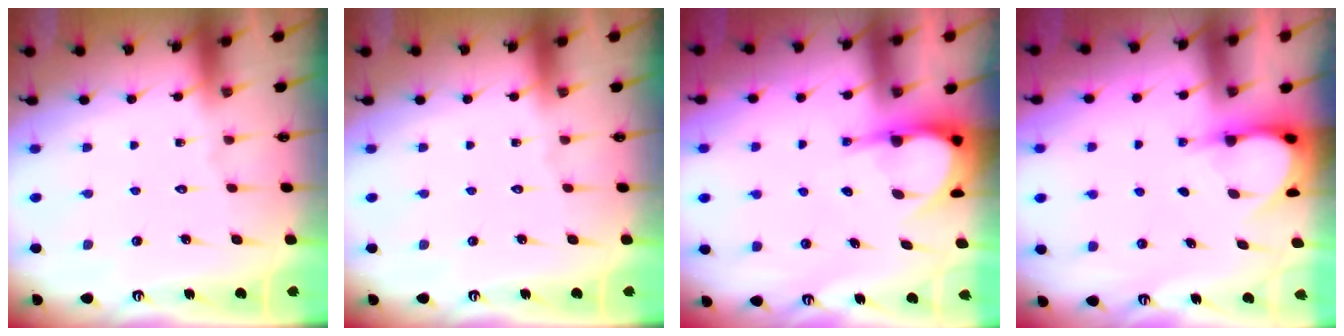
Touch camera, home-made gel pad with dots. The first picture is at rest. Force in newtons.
{"total": 0.0}
{"total": 5.5, "press": 5.5, "slide": 0.4}
{"total": 3.8, "press": 3.8, "slide": 0.4}